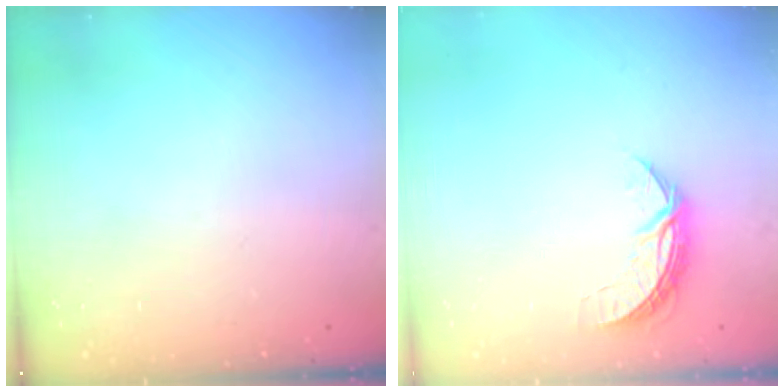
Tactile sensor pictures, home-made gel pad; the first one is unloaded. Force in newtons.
{"total": 6.6, "press": 6.5, "slide": 0.4}